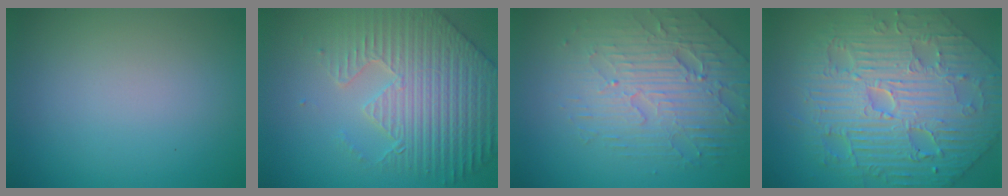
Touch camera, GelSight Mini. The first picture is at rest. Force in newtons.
{"total": 6.6, "press": 5.7, "slide": 3.2}
{"total": 5.2, "press": 4.2, "slide": 3.0}
{"total": 9.9, "press": 7.4, "slide": 6.6}